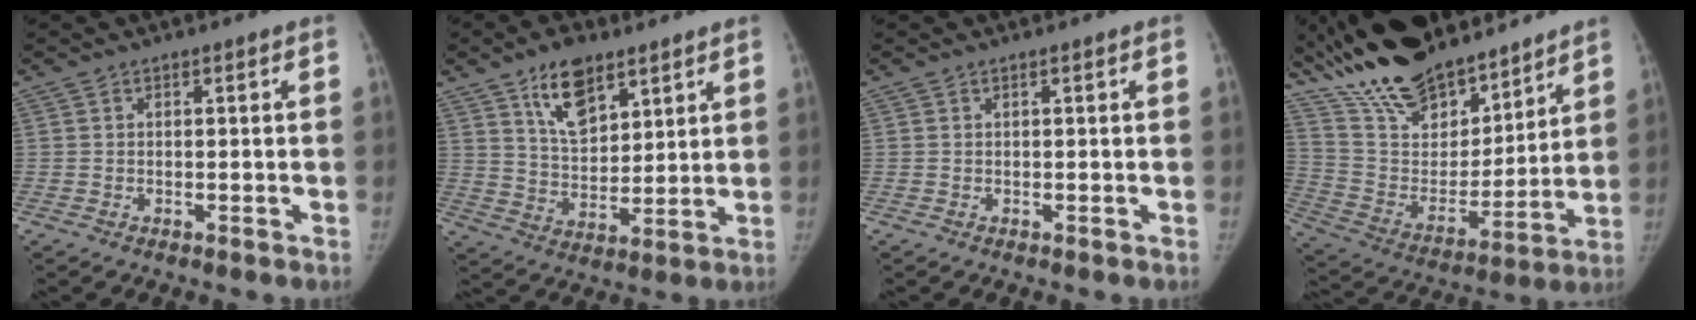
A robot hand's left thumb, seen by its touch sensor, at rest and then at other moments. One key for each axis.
{"total": 11.1, "fx": 6.8, "fy": 5.6, "fz": 6.8, "tx": -0.094, "ty": -0.041, "tz": 0.125}
{"total": 0.0}
{"total": 26.1, "fx": 21.3, "fy": 10.2, "fz": 11.1, "tx": -0.182, "ty": -0.081, "tz": 0.375}